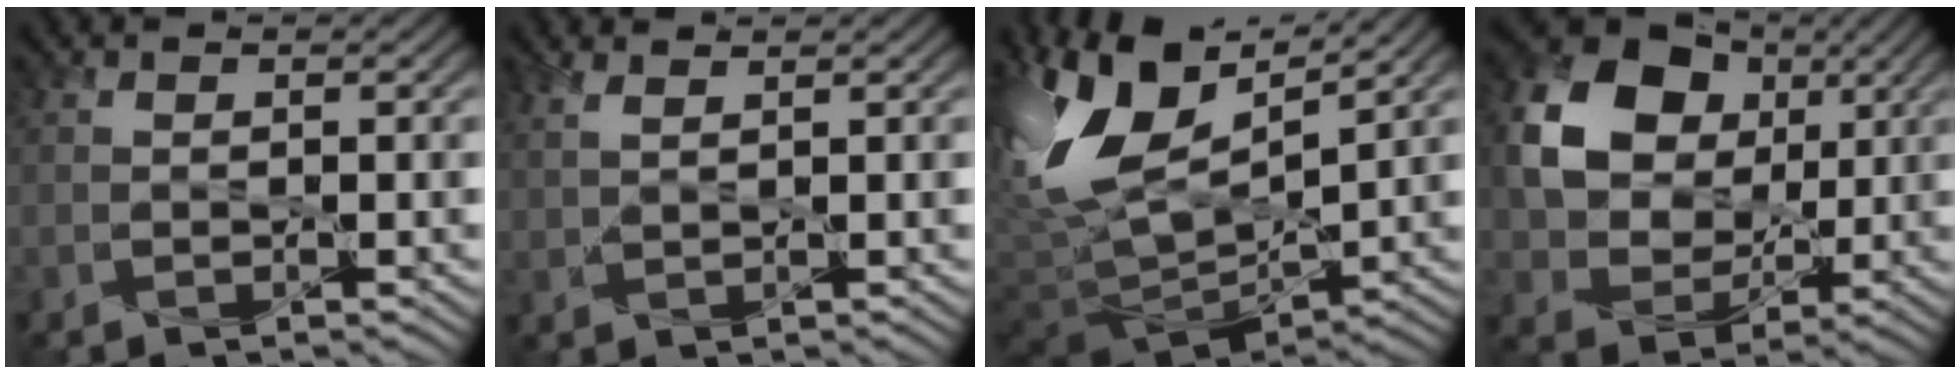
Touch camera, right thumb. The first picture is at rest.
{"total": 2.2, "force": [1.7, 0.5, 1.3], "torque": [-0.032, 0.004, 0.037]}
{"total": 14.2, "force": [2.7, 7.0, 12.0], "torque": [-0.261, 0.015, 0.045]}
{"total": 13.5, "force": [3.4, 10.4, 7.9], "torque": [-0.179, 0.012, 0.060]}